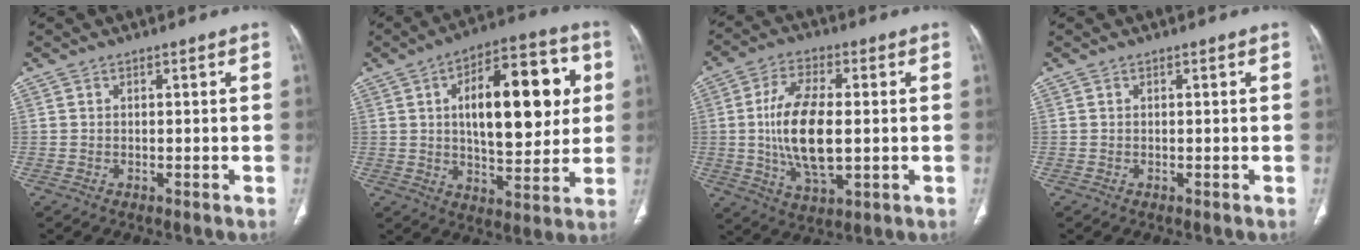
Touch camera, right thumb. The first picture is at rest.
{"total": 22.1, "force": [4.6, 10.1, 19.2], "torque": [-0.240, 0.006, 0.064]}
{"total": 14.5, "force": [-0.2, 6.5, 12.9], "torque": [-0.245, -0.006, -0.001]}
{"total": 0.0}